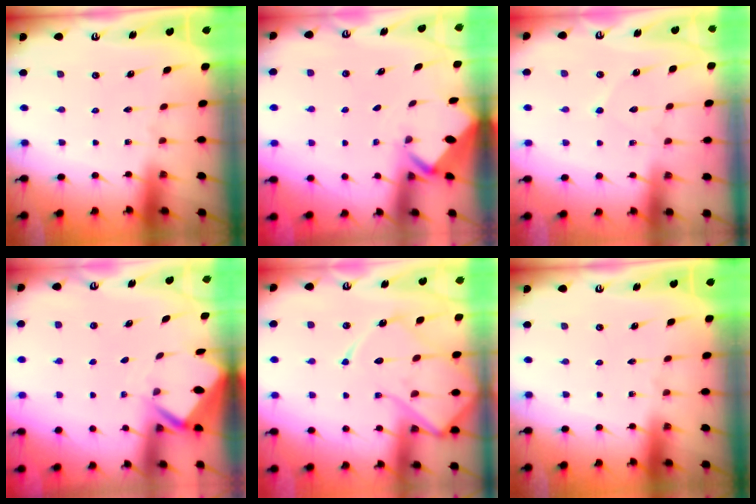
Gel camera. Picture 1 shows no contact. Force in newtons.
{"total": 1.9, "press": 1.9, "slide": 0.2}
{"total": 6.3, "press": 6.2, "slide": 0.5}
{"total": 3.1, "press": 3.1, "slide": 0.3}
{"total": 16.4, "press": 16.3, "slide": 1.4}
{"total": 0.0}